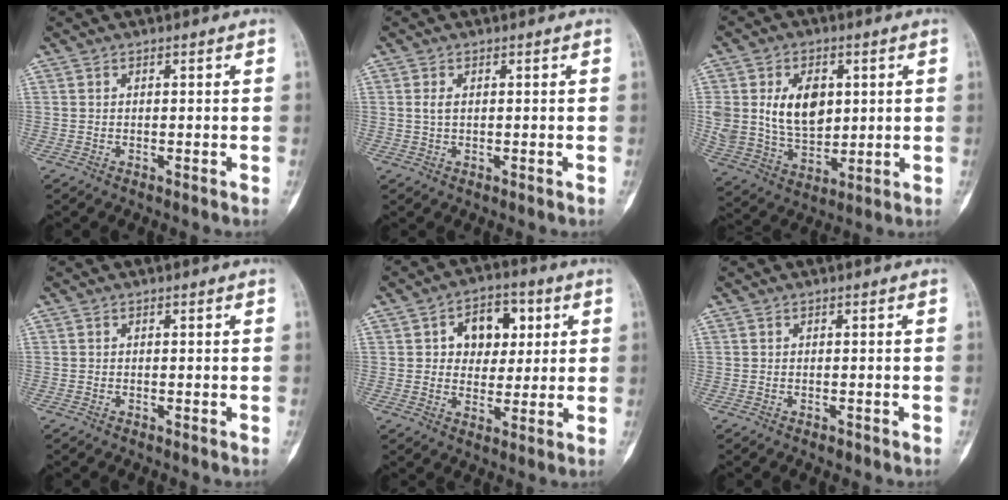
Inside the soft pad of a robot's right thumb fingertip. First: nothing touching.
{"total": 1.8, "force": [0.4, 1.0, 1.4], "torque": [-0.030, 0.003, 0.010]}
{"total": 13.9, "force": [3.1, 9.5, 9.7], "torque": [-0.150, -0.015, 0.068]}
{"total": 0.0}
{"total": 9.9, "force": [2.7, 7.2, 6.2], "torque": [-0.038, 0.001, 0.039]}
{"total": 0.8, "force": [-0.5, 0.5, 0.3], "torque": [-0.002, 0.001, -0.008]}